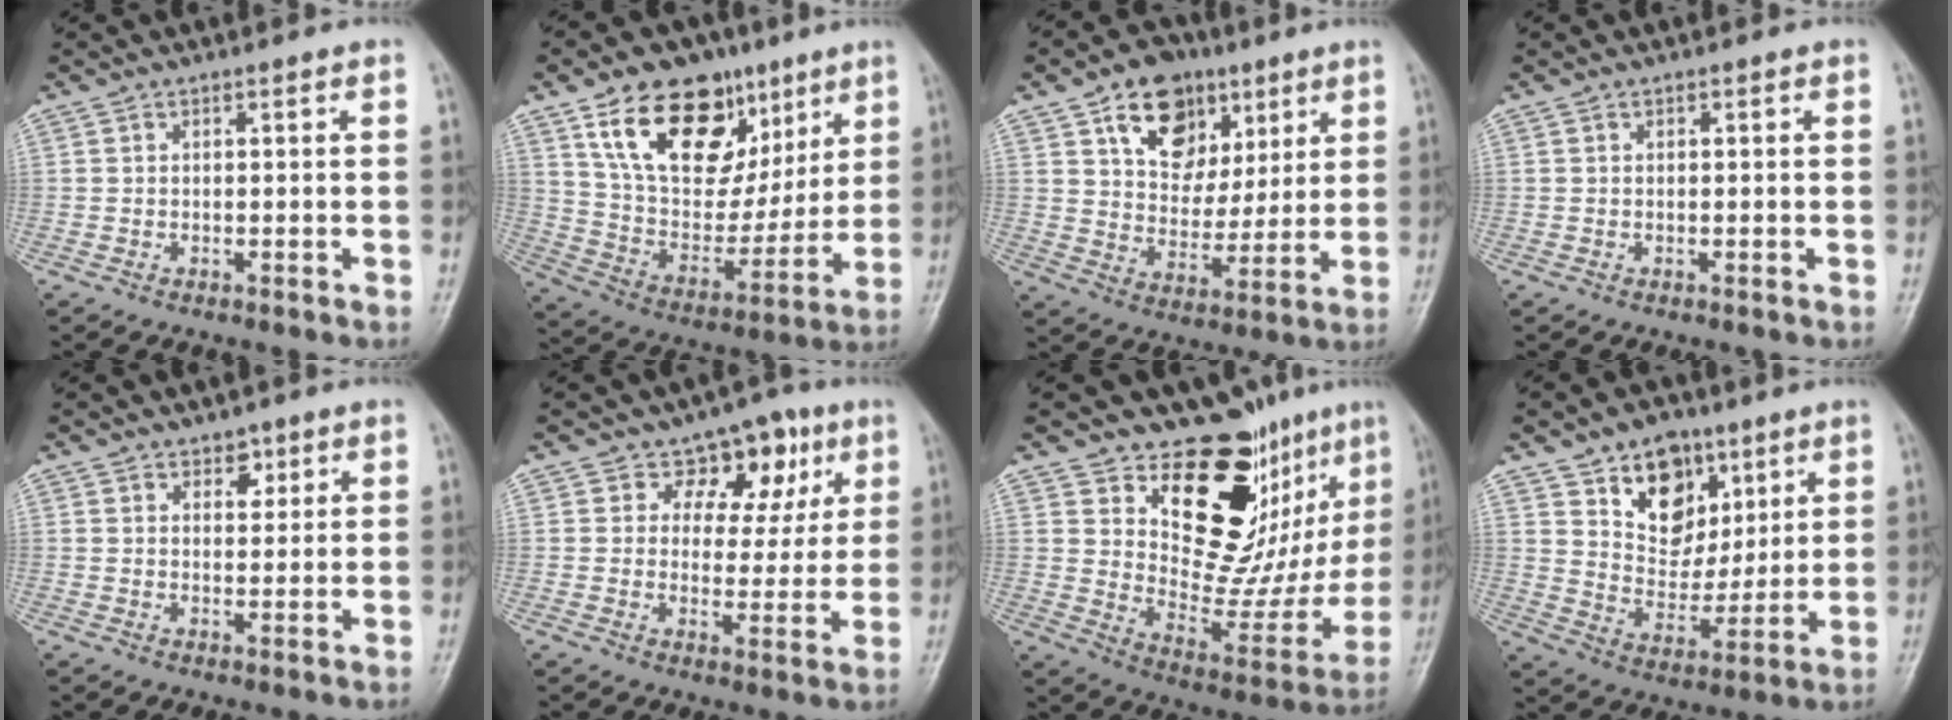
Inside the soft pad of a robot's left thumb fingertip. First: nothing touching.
{"total": 22.5, "force": [11.5, 14.0, 13.2], "torque": [-0.163, -0.032, 0.202]}
{"total": 14.3, "force": [7.2, 10.0, 7.0], "torque": [-0.069, -0.028, 0.123]}
{"total": 0.0}
{"total": 3.0, "force": [1.8, 2.1, 1.3], "torque": [0.003, -0.010, 0.026]}
{"total": 9.5, "force": [4.6, 6.8, 4.8], "torque": [-0.014, -0.013, 0.063]}
{"total": 19.1, "force": [11.7, 9.5, 11.7], "torque": [-0.076, -0.089, 0.188]}
{"total": 12.8, "force": [7.0, 9.0, 5.8], "torque": [-0.053, -0.039, 0.125]}